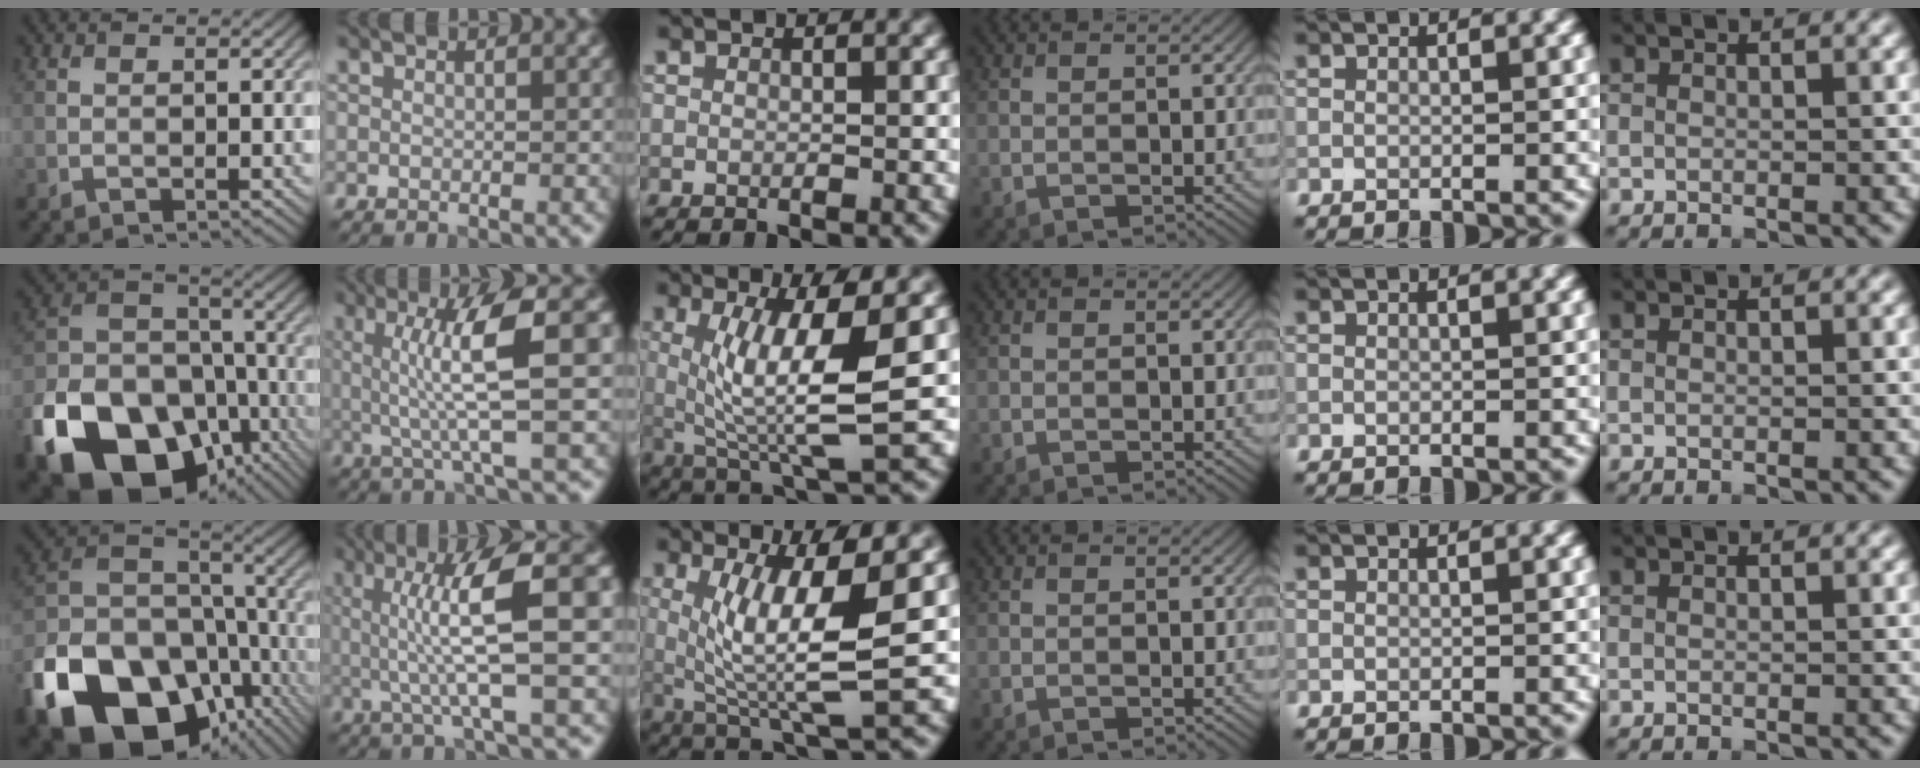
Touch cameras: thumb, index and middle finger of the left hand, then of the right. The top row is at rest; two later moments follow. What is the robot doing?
{"motion": "lift_and_place", "object": "calculator"}